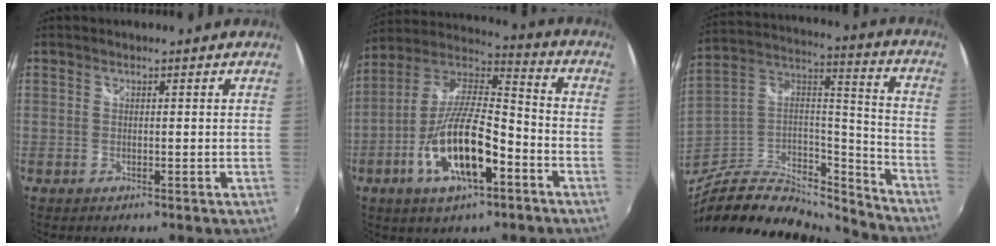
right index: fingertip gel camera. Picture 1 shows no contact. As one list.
[{"total": 17.1, "force": [-7.1, 5.8, 14.5], "torque": [-0.289, -0.009, -0.132]}, {"total": 24.9, "force": [-21.2, 8.3, 10.2], "torque": [-0.206, 0.024, -0.349]}]